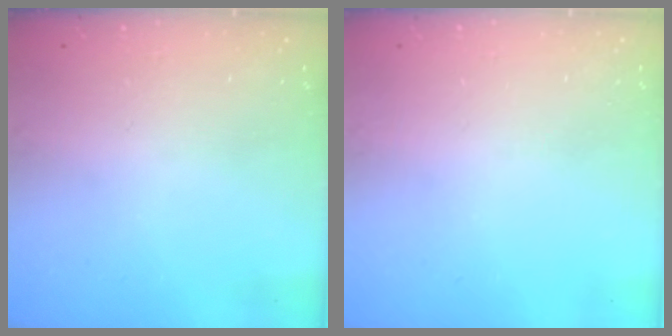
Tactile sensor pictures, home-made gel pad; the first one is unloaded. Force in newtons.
{"total": 0.0}